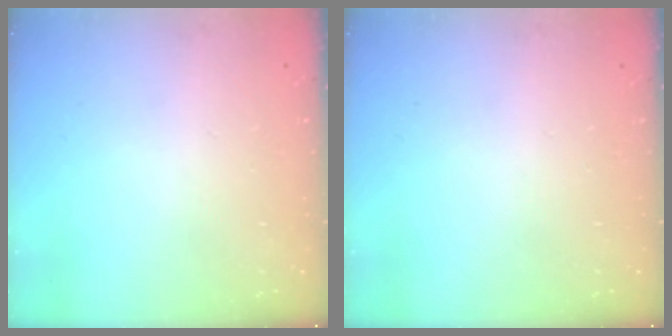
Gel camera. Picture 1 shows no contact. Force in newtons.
{"total": 0.0}